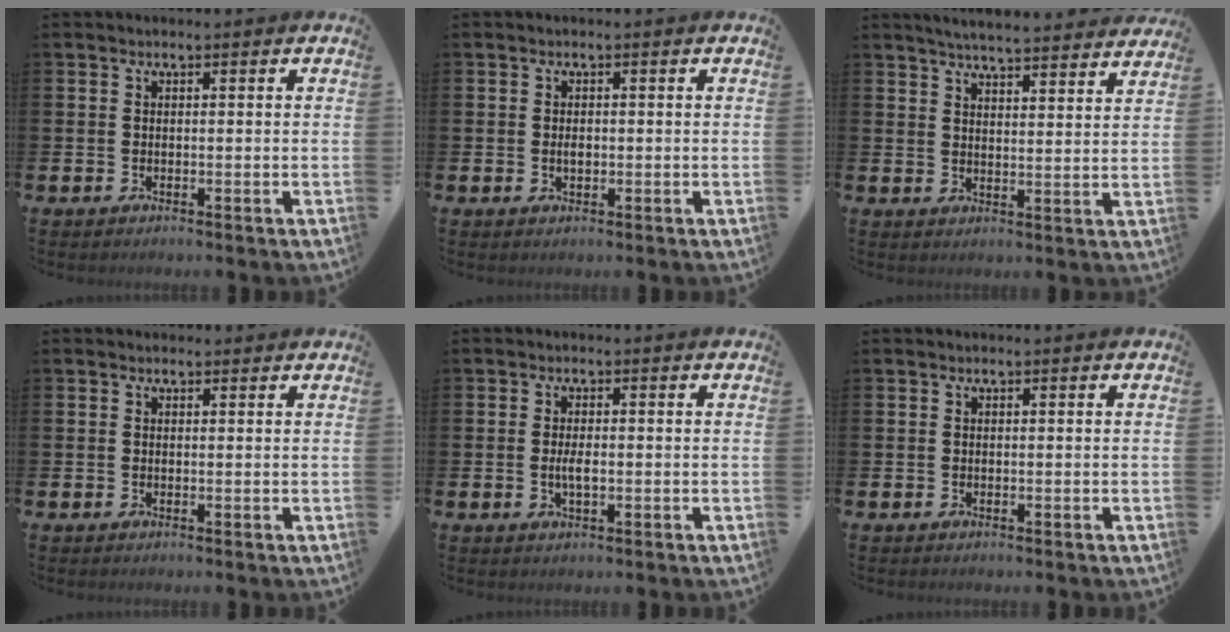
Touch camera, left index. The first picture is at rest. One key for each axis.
{"total": 1.3, "fx": -0.1, "fy": 0.8, "fz": 1.0, "tx": -0.005, "ty": -0.001, "tz": -0.006}
{"total": 5.3, "fx": 5.2, "fy": 0.0, "fz": 0.8, "tx": -0.018, "ty": -0.036, "tz": 0.090}
{"total": 0.7, "fx": 0.5, "fy": 0.4, "fz": 0.2, "tx": 0.008, "ty": 0.002, "tz": 0.005}
{"total": 2.3, "fx": -0.2, "fy": 0.9, "fz": 2.1, "tx": -0.033, "ty": -0.002, "tz": -0.005}
{"total": 0.0}